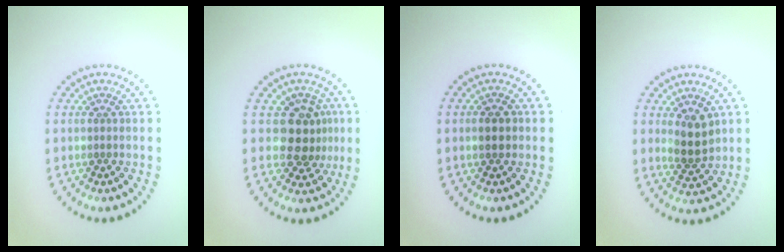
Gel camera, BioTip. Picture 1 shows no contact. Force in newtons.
{"total": 3.7, "press": 3.3, "slide": 1.7}
{"total": 1.6, "press": 1.6, "slide": 0.1}
{"total": 2.9, "press": 2.7, "slide": 1.0}